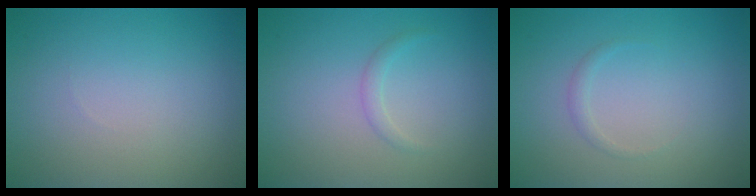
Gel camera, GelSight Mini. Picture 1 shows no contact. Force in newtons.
{"total": 0.8, "press": 0.8, "slide": 0.0}
{"total": 0.8, "press": 0.8, "slide": 0.0}